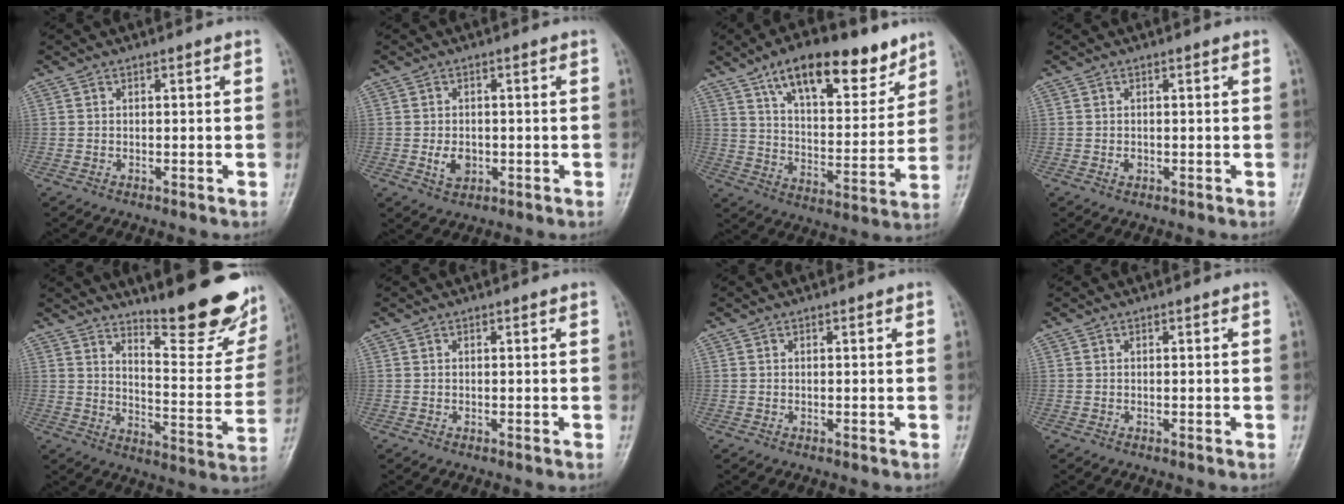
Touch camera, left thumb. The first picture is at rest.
{"total": 3.5, "force": [-0.6, 2.6, 2.4], "torque": [-0.035, -0.001, -0.005]}
{"total": 19.1, "force": [12.3, 7.9, 12.2], "torque": [-0.145, -0.055, 0.203]}
{"total": 1.0, "force": [0.0, 0.7, 0.7], "torque": [-0.006, 0.000, 0.000]}
{"total": 19.6, "force": [15.0, 4.9, 11.6], "torque": [-0.121, -0.118, 0.205]}
{"total": 0.0}
{"total": 0.0}
{"total": 0.0}